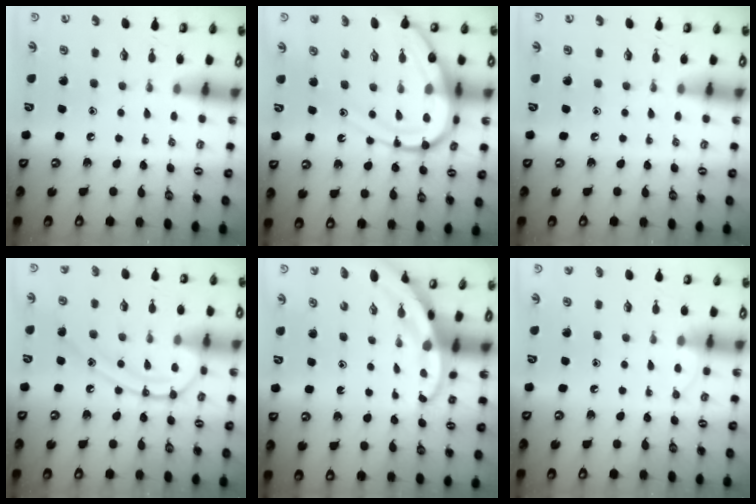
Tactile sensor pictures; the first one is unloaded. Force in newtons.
{"total": 16.9, "press": 16.8, "slide": 1.8}
{"total": 0.0}
{"total": 13.8, "press": 13.7, "slide": 1.4}
{"total": 3.6, "press": 3.6, "slide": 0.1}
{"total": 4.9, "press": 4.9, "slide": 0.5}